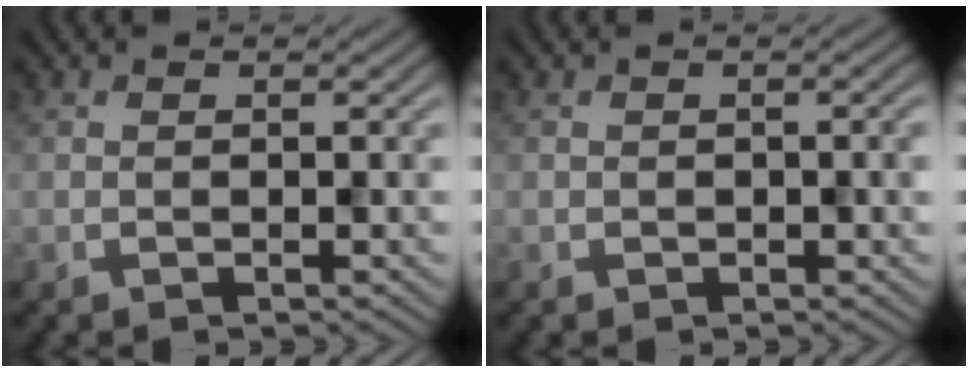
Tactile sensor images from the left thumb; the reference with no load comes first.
{"total": 1.7, "force": [0.1, 1.0, 1.4], "torque": [-0.020, -0.003, 0.004]}